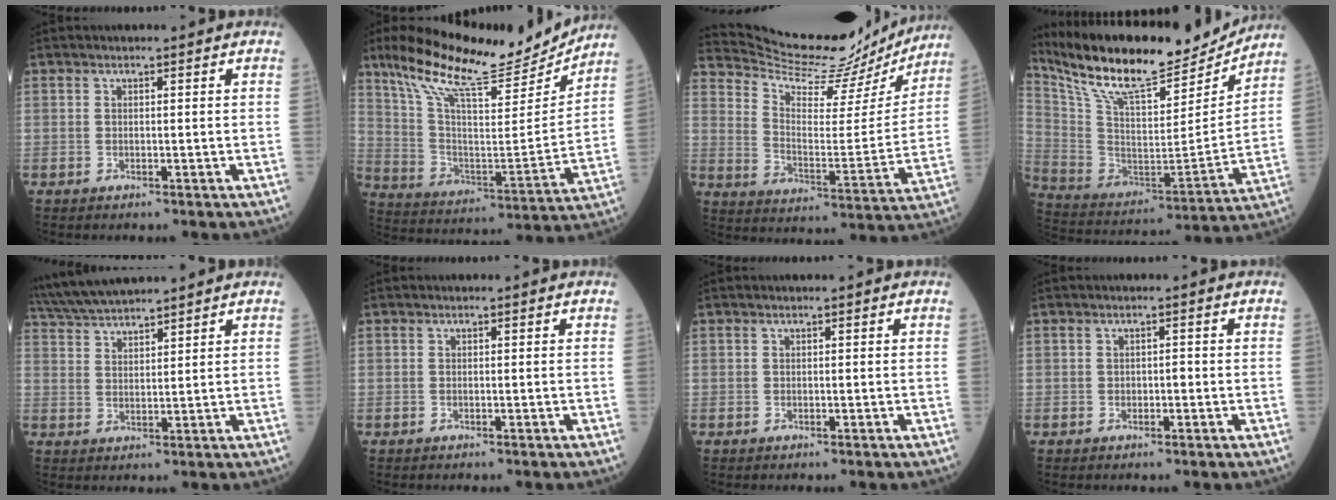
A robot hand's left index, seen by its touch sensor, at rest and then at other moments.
{"total": 21.0, "force": [18.1, 3.0, 10.2], "torque": [-0.183, -0.008, 0.296]}
{"total": 20.6, "force": [19.7, 3.4, 5.0], "torque": [-0.093, -0.036, 0.277]}
{"total": 22.5, "force": [19.9, 4.6, 9.5], "torque": [-0.186, -0.011, 0.331]}
{"total": 9.3, "force": [8.6, 0.4, 3.5], "torque": [-0.074, 0.031, 0.162]}
{"total": 0.0}
{"total": 0.0}
{"total": 1.0, "force": [-0.1, 0.6, 0.7], "torque": [-0.008, 0.003, -0.003]}